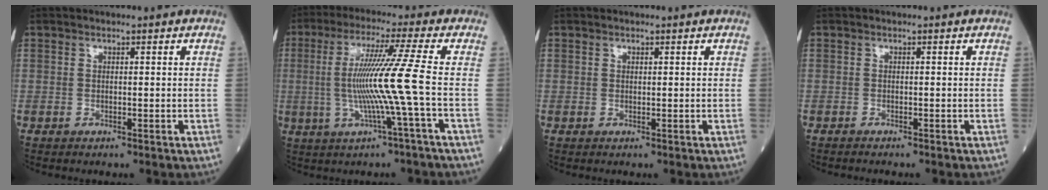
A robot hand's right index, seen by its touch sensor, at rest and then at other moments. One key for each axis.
{"total": 10.2, "fx": -1.2, "fy": -2.4, "fz": 9.8, "tx": -0.198, "ty": 0.001, "tz": -0.018}
{"total": 0.0}
{"total": 1.1, "fx": -1.0, "fy": 0.1, "fz": 0.4, "tx": -0.004, "ty": -0.001, "tz": -0.012}